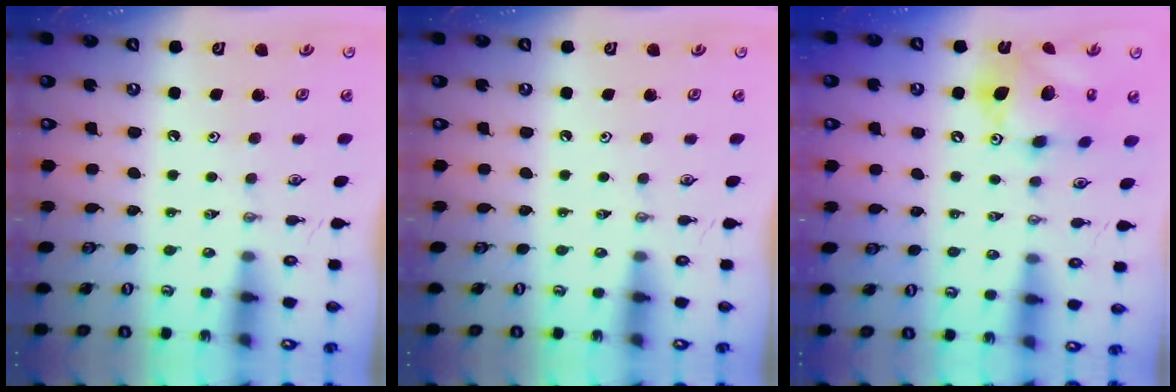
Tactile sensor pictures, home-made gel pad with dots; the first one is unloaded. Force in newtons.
{"total": 0.0}
{"total": 13.8, "press": 13.8, "slide": 1.2}